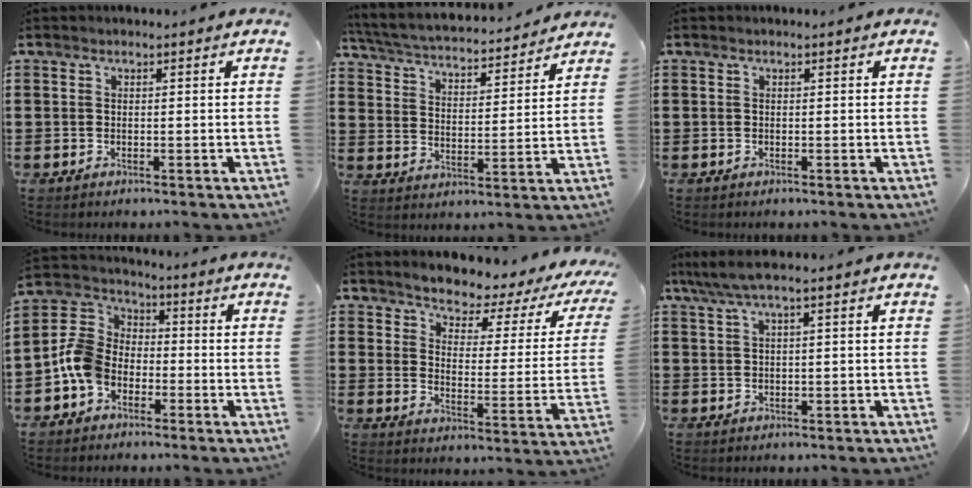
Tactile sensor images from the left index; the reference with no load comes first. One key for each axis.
{"total": 4.3, "fx": 4.2, "fy": 0.1, "fz": 1.1, "tx": -0.045, "ty": -0.032, "tz": 0.065}
{"total": 0.0}
{"total": 7.7, "fx": -3.4, "fy": 5.7, "fz": 3.9, "tx": -0.117, "ty": 0.014, "tz": -0.075}
{"total": 3.2, "fx": 3.0, "fy": 0.4, "fz": 1.0, "tx": -0.035, "ty": -0.031, "tz": 0.039}
{"total": 2.8, "fx": 0.8, "fy": 0.1, "fz": 2.7, "tx": -0.059, "ty": -0.004, "tz": 0.012}